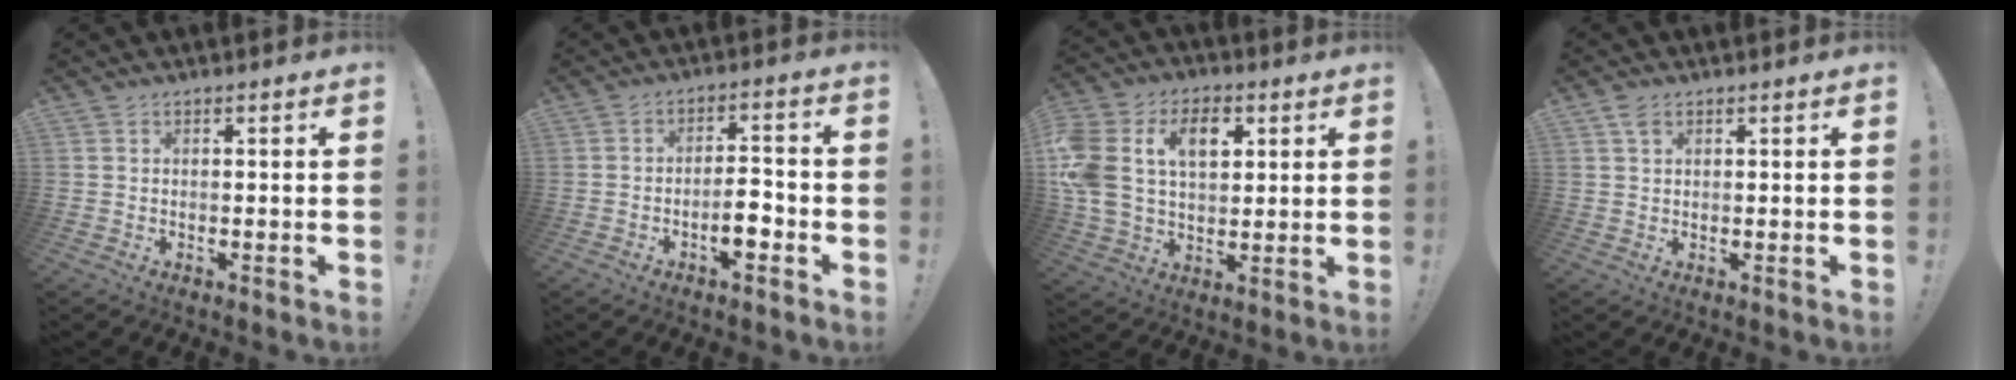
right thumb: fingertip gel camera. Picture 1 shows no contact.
{"total": 6.8, "force": [-2.9, 2.7, 5.6], "torque": [-0.079, 0.012, -0.052]}
{"total": 16.8, "force": [5.7, 11.8, 10.5], "torque": [-0.206, -0.015, 0.103]}
{"total": 2.9, "force": [1.6, 1.6, 1.7], "torque": [-0.035, 0.002, 0.030]}